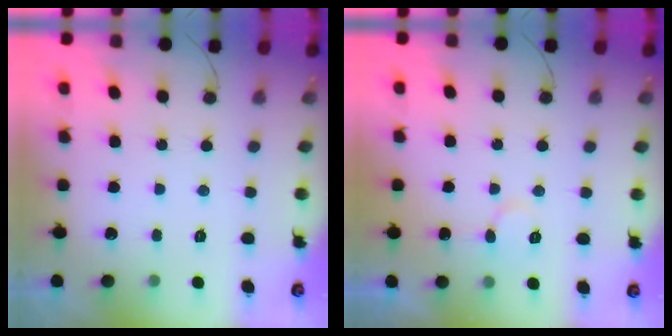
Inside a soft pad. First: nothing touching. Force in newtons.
{"total": 5.9, "press": 5.9, "slide": 0.5}